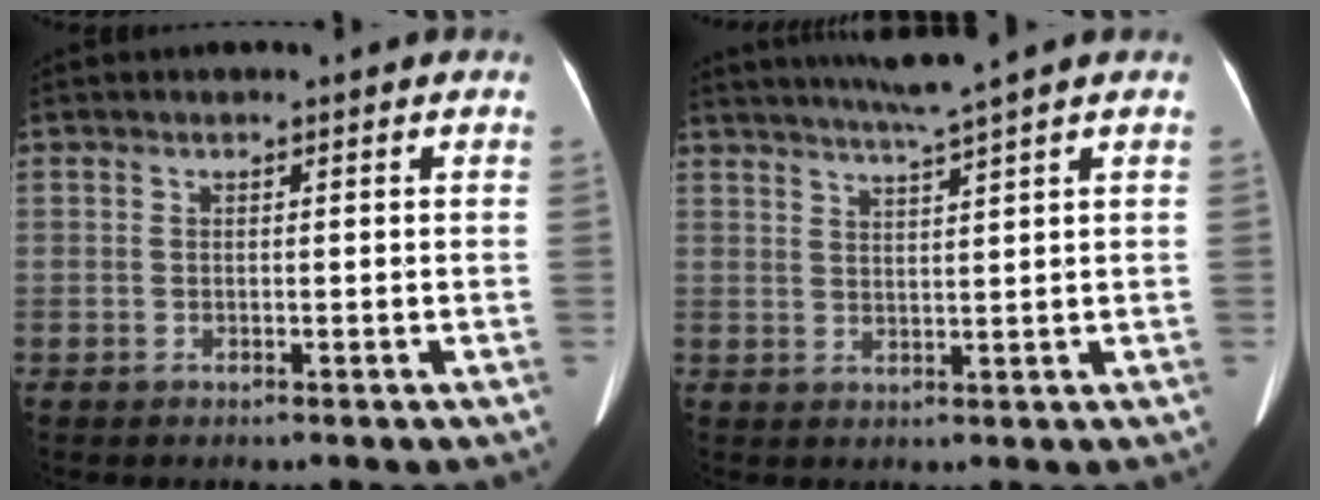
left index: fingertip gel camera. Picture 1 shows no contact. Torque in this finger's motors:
{"motor_torque": [0.22, -0.48, -0.02, 0.07]}